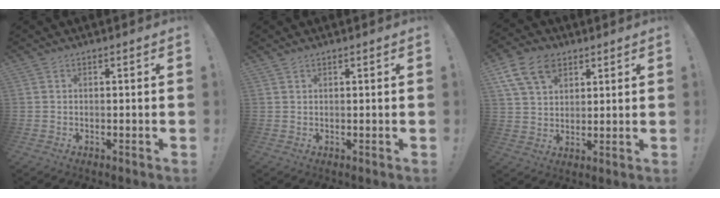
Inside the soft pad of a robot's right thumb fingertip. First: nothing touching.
{"total": 0.9, "force": [0.8, 0.3, 0.3], "torque": [-0.002, -0.002, 0.014]}
{"total": 12.6, "force": [6.8, 8.3, 6.5], "torque": [-0.104, -0.024, 0.131]}